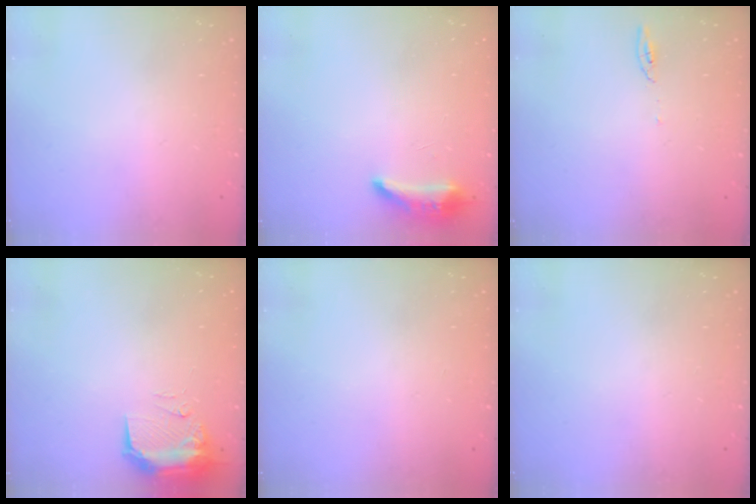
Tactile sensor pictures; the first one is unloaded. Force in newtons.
{"total": 8.3, "press": 8.1, "slide": 1.5}
{"total": 3.8, "press": 3.7, "slide": 0.4}
{"total": 11.4, "press": 10.0, "slide": 5.4}
{"total": 0.0}
{"total": 0.0}